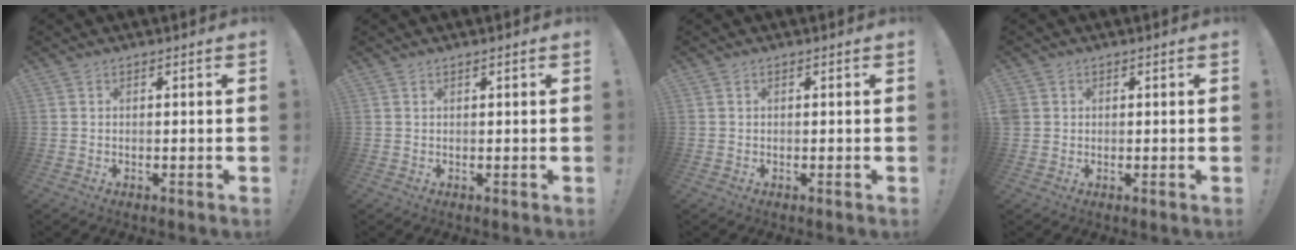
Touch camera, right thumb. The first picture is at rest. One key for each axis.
{"total": 0.5, "fx": 0.4, "fy": -0.1, "fz": 0.3, "tx": -0.007, "ty": -0.001, "tz": 0.007}
{"total": 0.0}
{"total": 1.8, "fx": 0.6, "fy": 1.6, "fz": 0.3, "tx": -0.010, "ty": 0.005, "tz": 0.013}